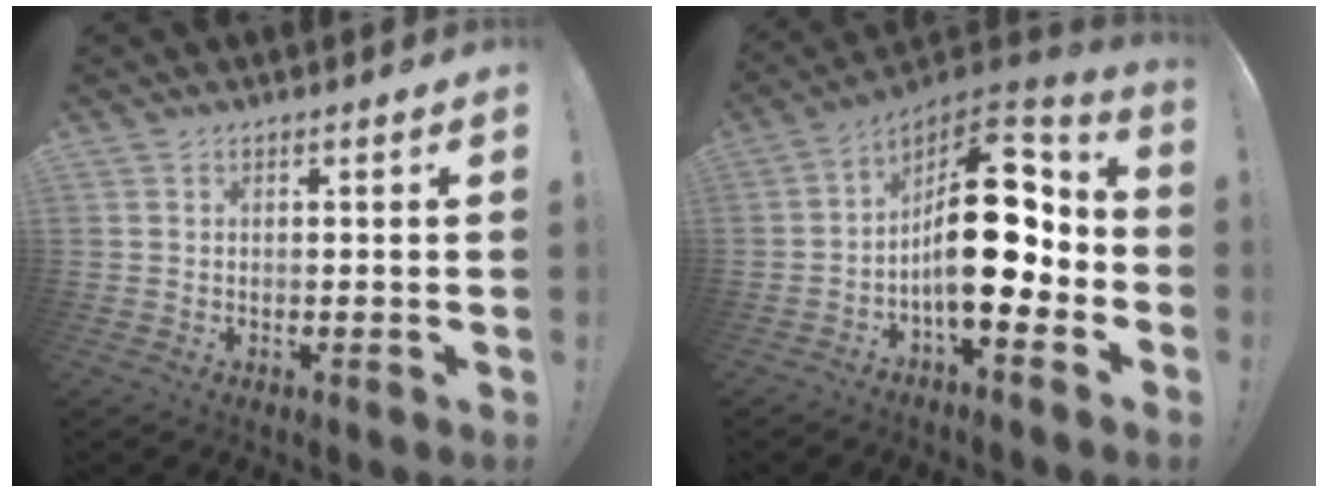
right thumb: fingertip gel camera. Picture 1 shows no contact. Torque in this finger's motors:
{"motor_torque": [0.65, 1.10, 1.83, -0.94, 0.32]}